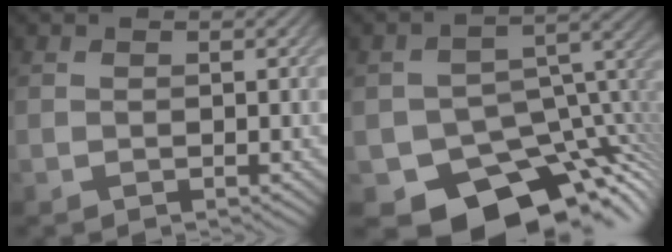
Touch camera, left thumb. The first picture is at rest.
{"total": 13.8, "force": [-8.7, 7.6, 7.5], "torque": [-0.107, -0.040, -0.119]}